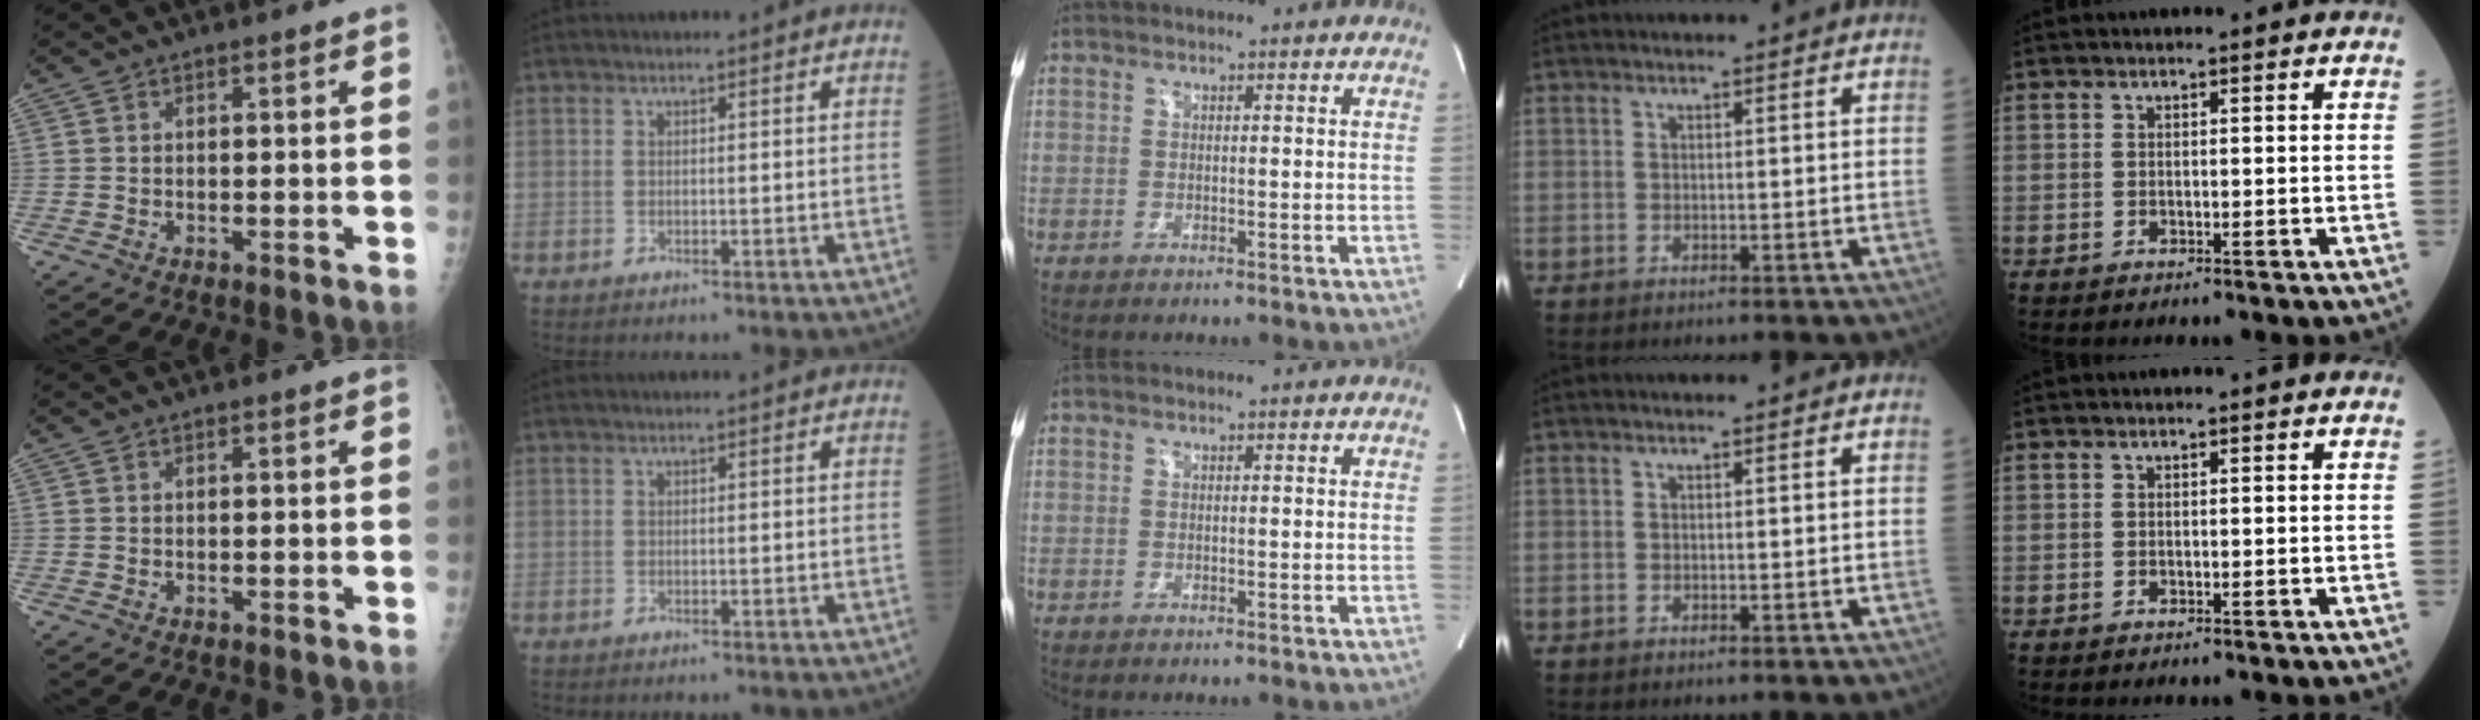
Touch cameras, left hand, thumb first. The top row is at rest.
{}